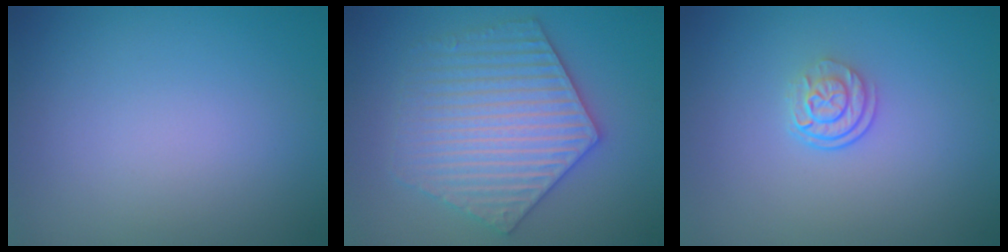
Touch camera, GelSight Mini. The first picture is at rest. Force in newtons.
{"total": 6.2, "press": 6.1, "slide": 1.0}
{"total": 2.5, "press": 1.8, "slide": 1.7}